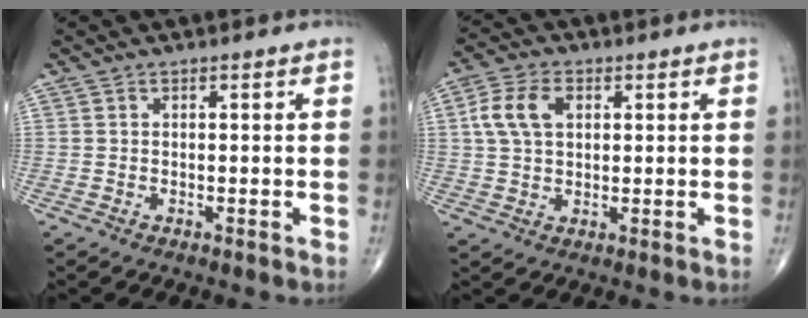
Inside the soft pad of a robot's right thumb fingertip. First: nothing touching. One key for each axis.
{"total": 7.7, "fx": 2.0, "fy": 5.0, "fz": 5.5, "tx": -0.107, "ty": 0.009, "tz": 0.036}